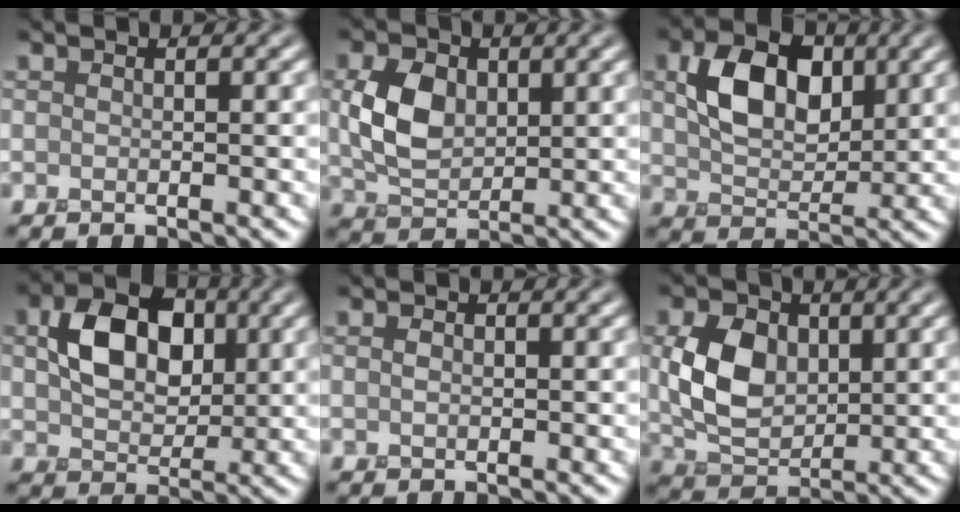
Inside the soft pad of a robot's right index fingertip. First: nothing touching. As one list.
[{"total": 4.6, "force": [0.3, 3.2, 3.2], "torque": [-0.072, -0.005, 0.003]}, {"total": 6.1, "force": [1.3, 4.1, 4.3], "torque": [-0.084, -0.002, 0.020]}, {"total": 6.4, "force": [0.8, 4.6, 4.4], "torque": [-0.084, -0.002, 0.009]}, {"total": 0.6, "force": [-0.2, 0.5, 0.4], "torque": [-0.006, -0.003, -0.006]}, {"total": 5.6, "force": [0.3, 4.0, 3.9], "torque": [-0.080, -0.007, 0.005]}]